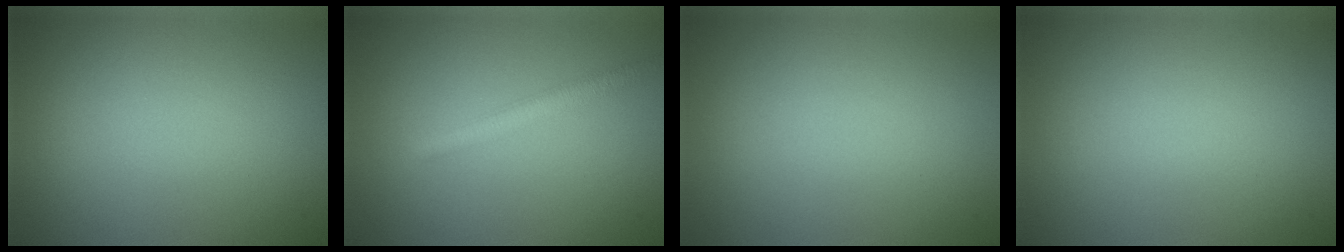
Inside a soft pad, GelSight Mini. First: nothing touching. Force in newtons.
{"total": 2.4, "press": 2.4, "slide": 0.1}
{"total": 0.0}
{"total": 0.0}